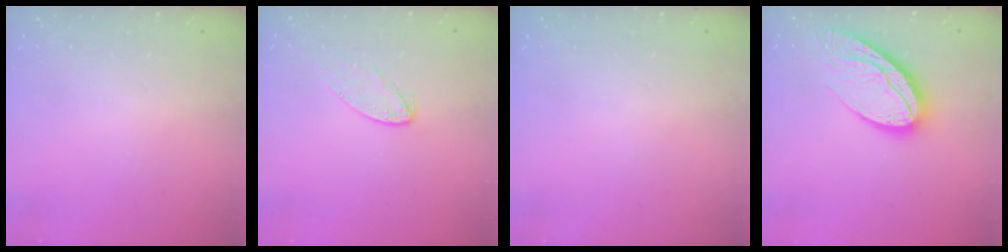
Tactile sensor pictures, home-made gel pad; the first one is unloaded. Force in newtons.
{"total": 6.3, "press": 6.3, "slide": 0.8}
{"total": 0.0}
{"total": 15.8, "press": 15.7, "slide": 1.6}